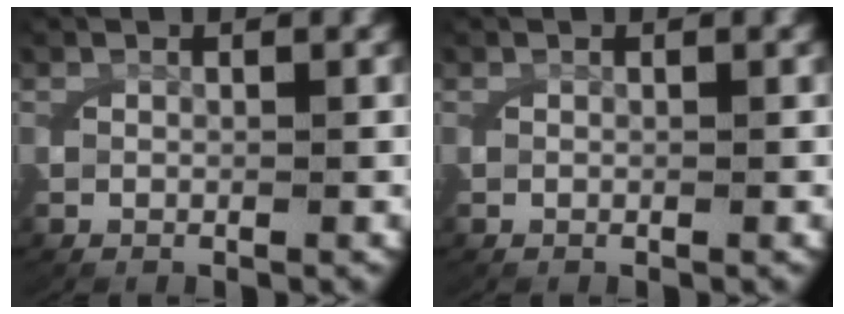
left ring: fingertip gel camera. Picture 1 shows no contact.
{"total": 0.0}